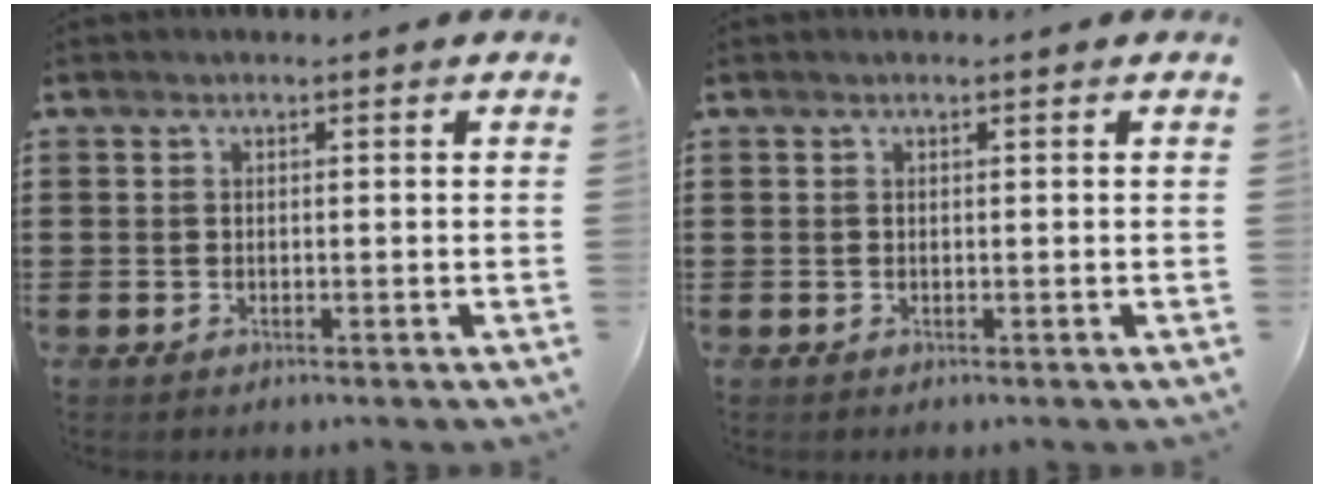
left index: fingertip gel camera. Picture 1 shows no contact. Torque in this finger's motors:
{"motor_torque": [0.09, 0.10, -0.01, -0.01]}